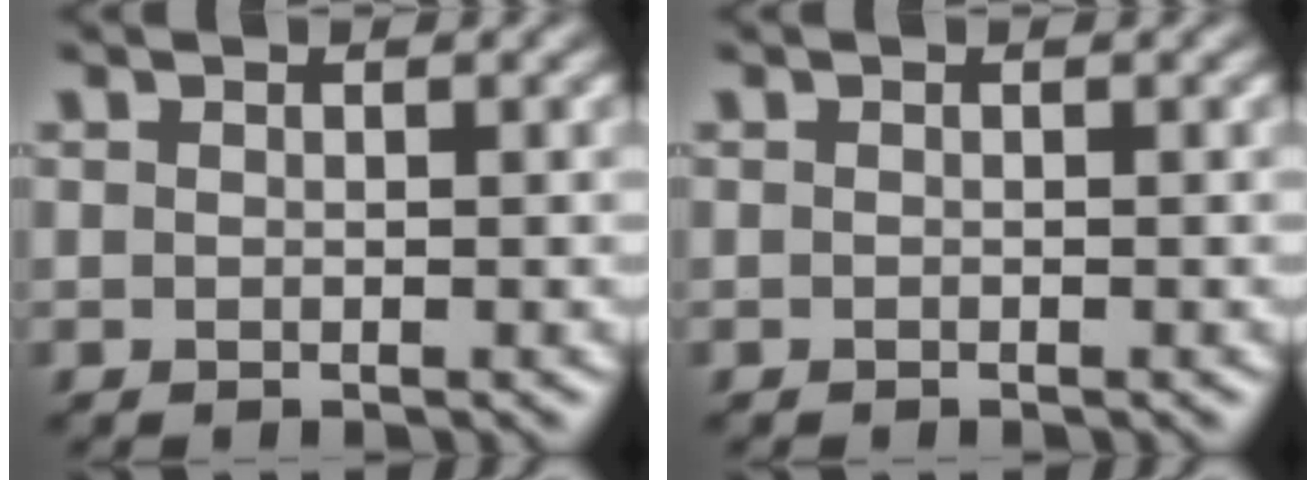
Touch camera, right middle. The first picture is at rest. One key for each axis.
{"total": 0.0}